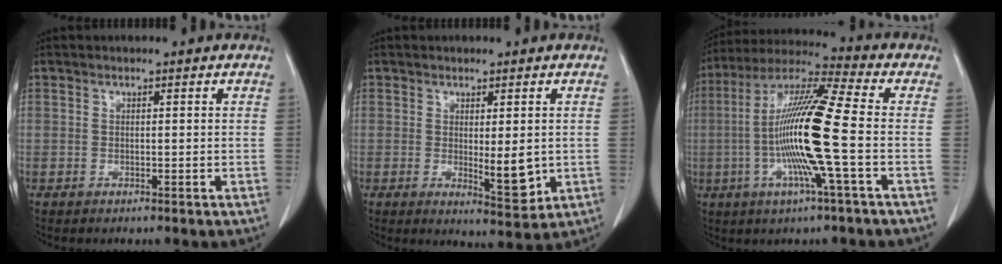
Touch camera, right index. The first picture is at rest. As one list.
[{"total": 5.4, "force": [-0.4, 1.6, 5.2], "torque": [-0.070, -0.013, 0.002]}, {"total": 15.9, "force": [-2.7, -0.5, 15.7], "torque": [-0.307, -0.003, -0.065]}]